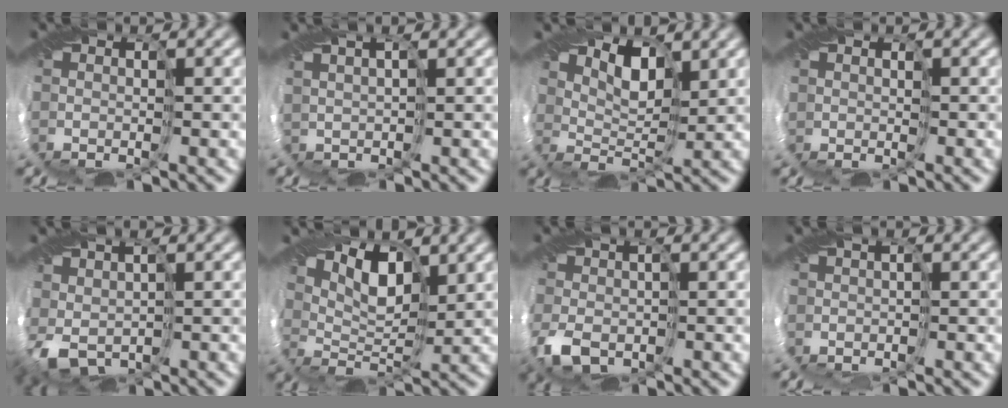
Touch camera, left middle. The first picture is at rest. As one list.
[{"total": 2.7, "force": [1.7, 1.2, 1.8], "torque": [-0.040, 0.013, 0.027]}, {"total": 4.4, "force": [2.9, 2.4, 2.4], "torque": [-0.046, -0.001, 0.045]}, {"total": 0.8, "force": [0.3, 0.7, 0.1], "torque": [-0.001, -0.001, 0.008]}, {"total": 3.8, "force": [0.2, 2.6, 2.7], "torque": [-0.061, 0.005, 0.010]}, {"total": 5.6, "force": [3.1, 2.8, 3.7], "torque": [-0.069, 0.009, 0.049]}, {"total": 4.3, "force": [-1.7, 2.8, 2.7], "torque": [-0.067, -0.006, -0.036]}, {"total": 1.4, "force": [0.0, 1.1, 0.9], "torque": [-0.008, 0.007, 0.008]}]